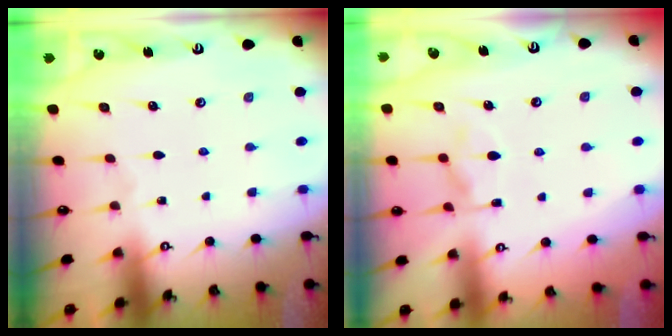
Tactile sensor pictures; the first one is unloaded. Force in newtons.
{"total": 3.5, "press": 3.3, "slide": 1.3}